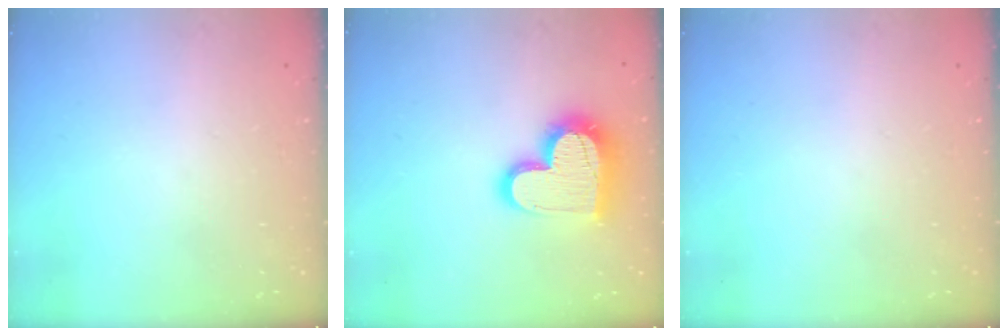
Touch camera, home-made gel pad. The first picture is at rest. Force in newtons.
{"total": 18.6, "press": 18.6, "slide": 1.3}
{"total": 0.0}